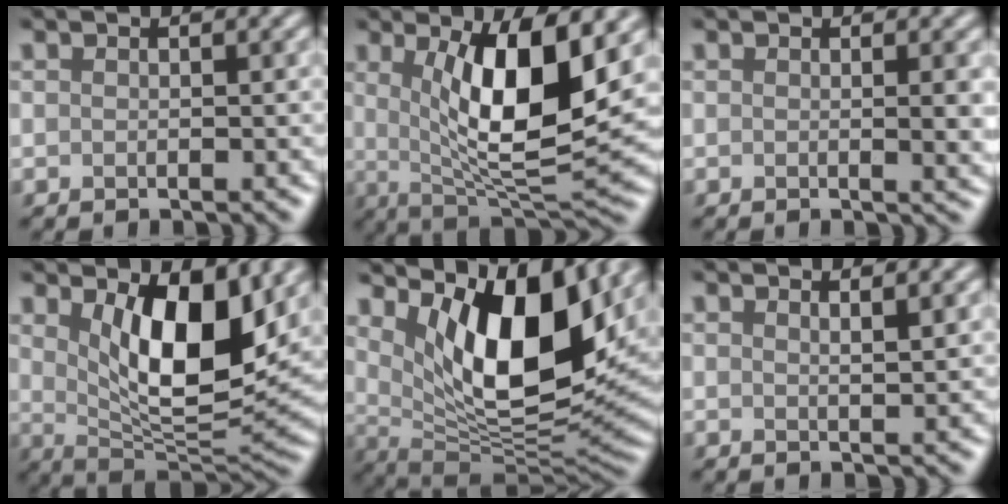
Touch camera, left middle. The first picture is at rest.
{"total": 9.7, "force": [2.1, 2.8, 9.0], "torque": [-0.143, -0.019, 0.043]}
{"total": 2.3, "force": [0.2, 0.6, 2.2], "torque": [-0.021, -0.003, 0.000]}
{"total": 9.1, "force": [2.8, 3.5, 7.9], "torque": [-0.130, -0.023, 0.052]}
{"total": 11.6, "force": [4.1, 4.9, 9.6], "torque": [-0.149, -0.019, 0.076]}
{"total": 1.5, "force": [1.1, 0.5, 1.0], "torque": [-0.001, 0.002, 0.012]}